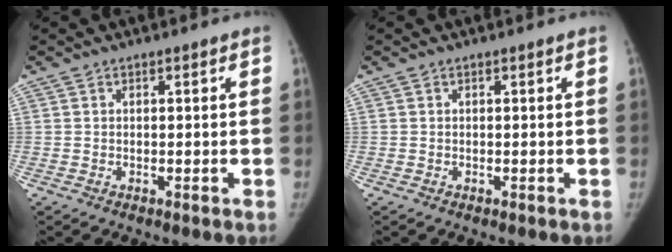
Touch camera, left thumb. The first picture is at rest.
{"total": 0.0}